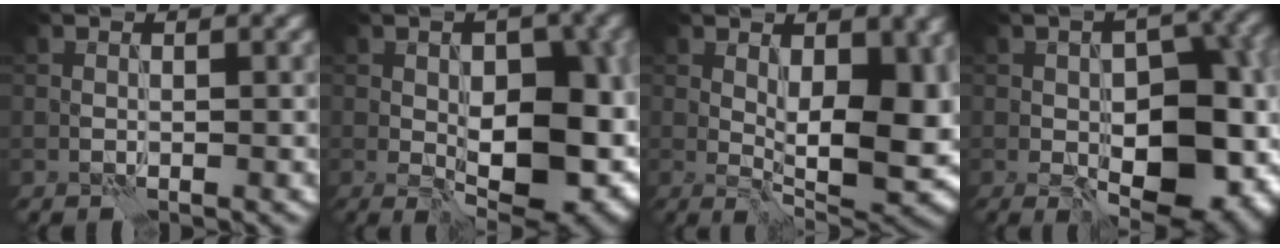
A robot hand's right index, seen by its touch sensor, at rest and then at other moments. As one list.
[{"total": 9.0, "force": [-1.2, 4.2, 7.9], "torque": [-0.105, 0.002, -0.018]}, {"total": 11.8, "force": [0.3, 5.0, 10.6], "torque": [-0.154, -0.004, 0.010]}, {"total": 13.1, "force": [-3.4, 6.9, 10.6], "torque": [-0.134, -0.006, -0.044]}]